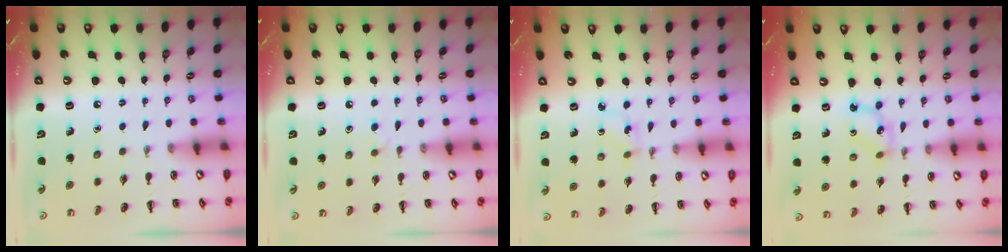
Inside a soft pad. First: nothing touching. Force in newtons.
{"total": 2.5, "press": 2.2, "slide": 1.0}
{"total": 2.5, "press": 2.4, "slide": 0.8}
{"total": 3.1, "press": 3.0, "slide": 0.9}